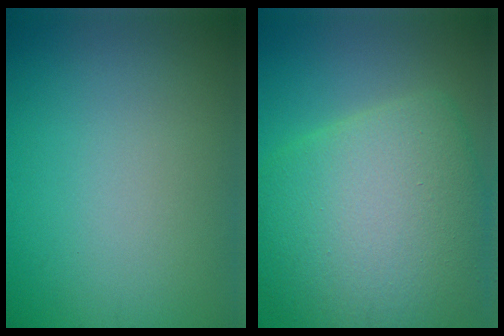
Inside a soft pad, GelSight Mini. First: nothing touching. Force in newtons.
{"total": 10.6, "press": 10.5, "slide": 0.6}